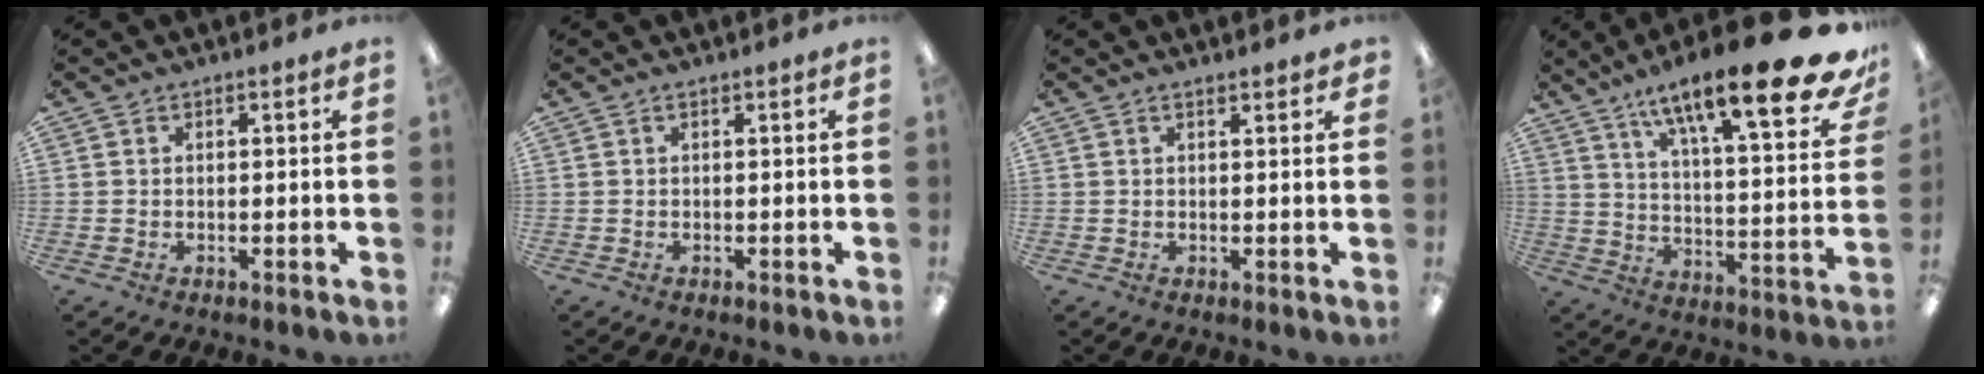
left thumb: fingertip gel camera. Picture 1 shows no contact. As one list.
[{"total": 0.0}, {"total": 1.2, "force": [1.1, 0.2, 0.5], "torque": [-0.003, -0.003, 0.018]}, {"total": 23.0, "force": [15.3, 5.1, 16.4], "torque": [-0.249, -0.097, 0.239]}]